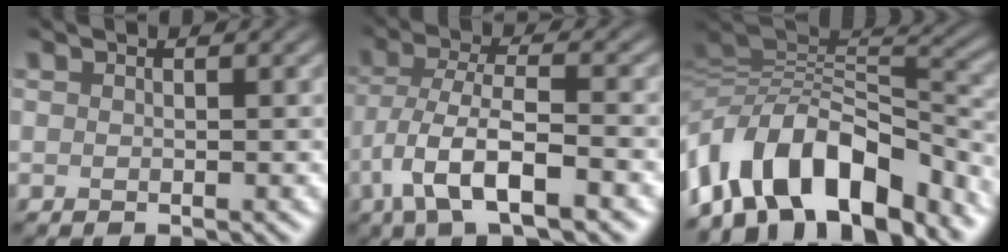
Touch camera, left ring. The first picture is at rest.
{"total": 7.4, "force": [-3.3, 2.3, 6.2], "torque": [-0.121, -0.001, -0.067]}
{"total": 12.6, "force": [-6.8, 5.9, 8.8], "torque": [-0.146, 0.021, -0.132]}